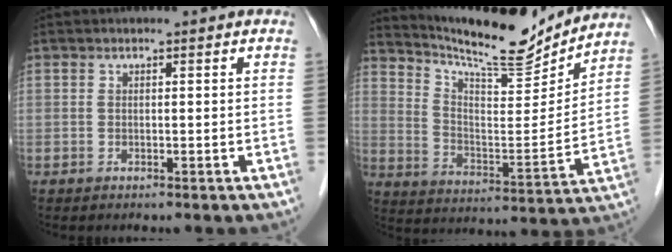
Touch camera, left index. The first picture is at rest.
{"total": 16.3, "force": [15.4, 1.5, 5.2], "torque": [-0.099, -0.025, 0.242]}